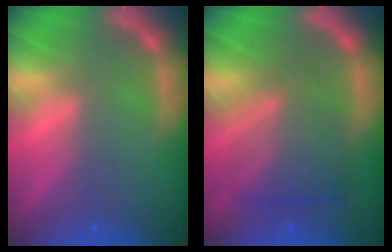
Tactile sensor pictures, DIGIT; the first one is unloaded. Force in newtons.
{"total": 6.1}